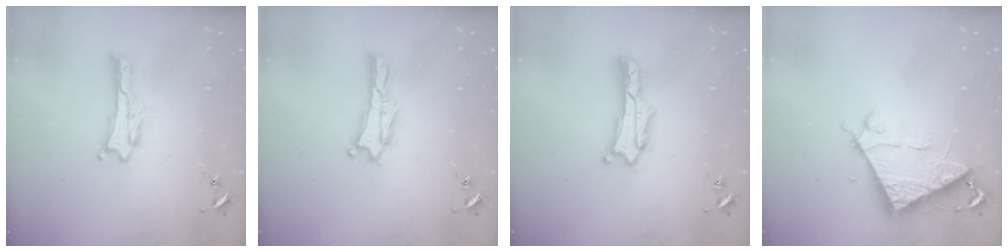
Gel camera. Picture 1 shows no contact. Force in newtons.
{"total": 0.0}
{"total": 1.4, "press": 1.3, "slide": 0.2}
{"total": 7.1, "press": 7.0, "slide": 0.5}